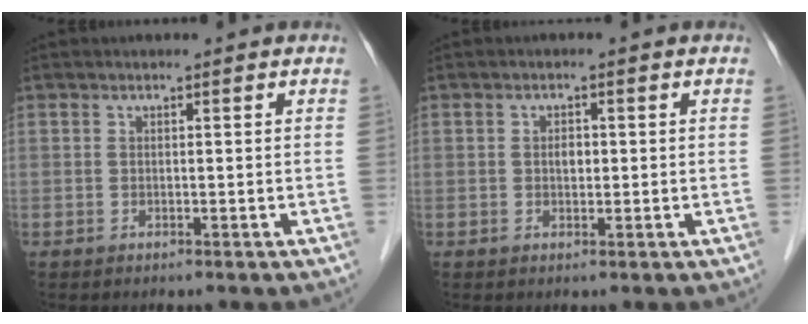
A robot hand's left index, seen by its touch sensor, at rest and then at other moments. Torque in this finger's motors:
{"motor_torque": [0.16, 0.11, -0.01, 0.00]}